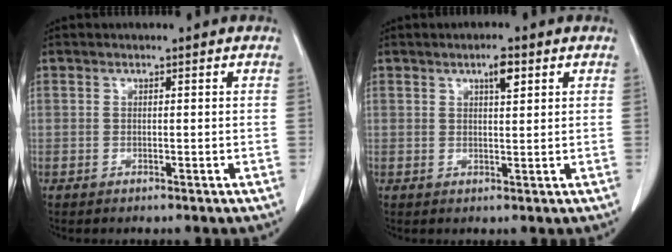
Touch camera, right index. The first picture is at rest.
{"total": 2.8, "force": [1.5, 0.6, 2.3], "torque": [-0.040, 0.001, 0.023]}